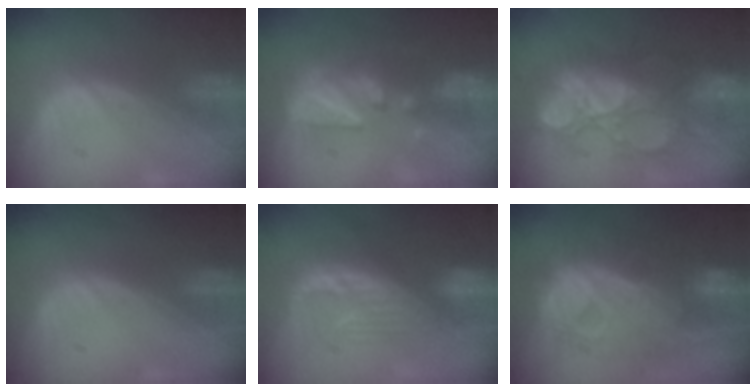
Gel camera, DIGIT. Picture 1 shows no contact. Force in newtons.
{"total": 8.7, "press": 7.7, "slide": 3.9}
{"total": 9.6, "press": 9.6, "slide": 0.1}
{"total": 0.0}
{"total": 8.1, "press": 7.7, "slide": 2.5}
{"total": 12.1, "press": 12.0, "slide": 1.4}